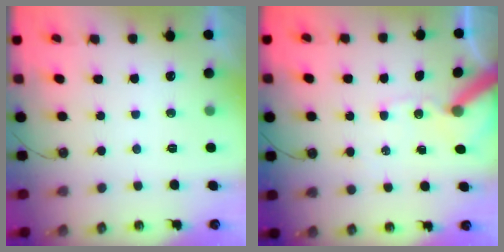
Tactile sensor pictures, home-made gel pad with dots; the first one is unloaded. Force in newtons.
{"total": 10.6, "press": 10.4, "slide": 1.7}